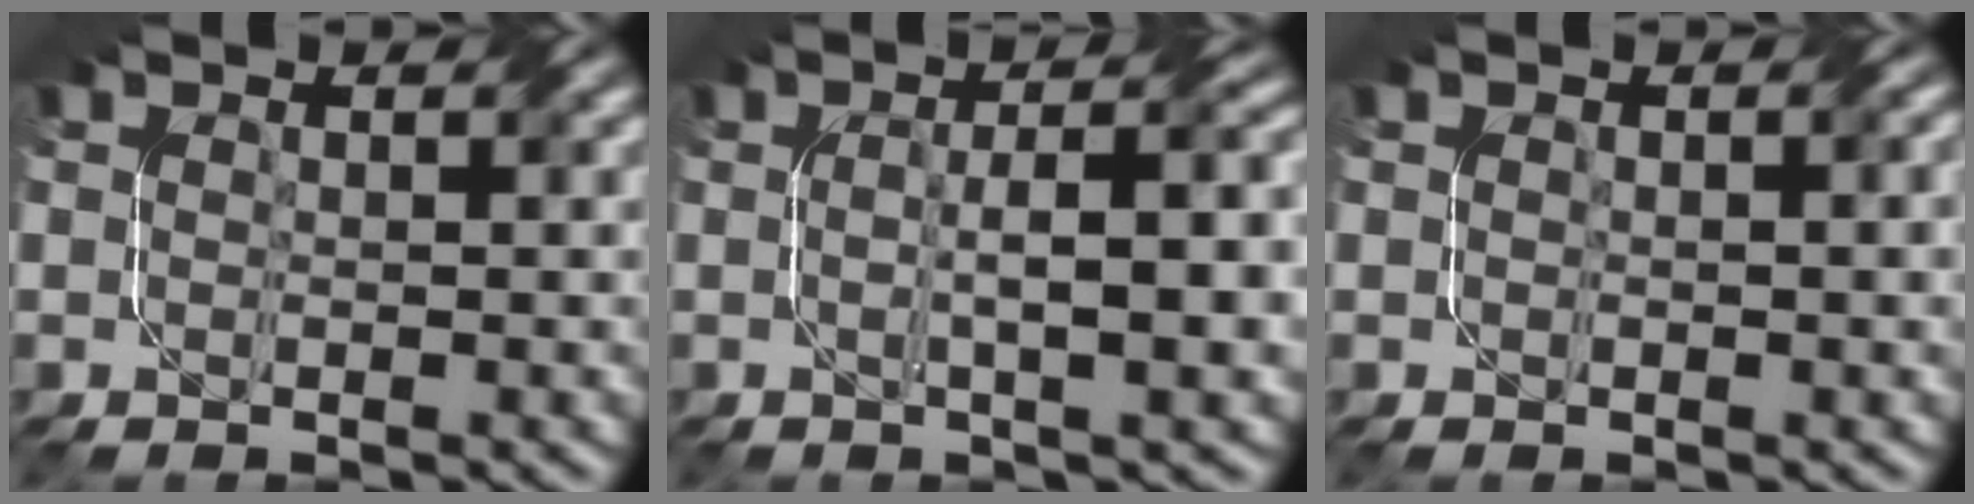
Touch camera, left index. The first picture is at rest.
{"total": 7.1, "force": [0.1, 1.8, 6.8], "torque": [-0.096, 0.008, 0.002]}
{"total": 1.7, "force": [0.3, 0.6, 1.6], "torque": [-0.021, 0.004, 0.006]}